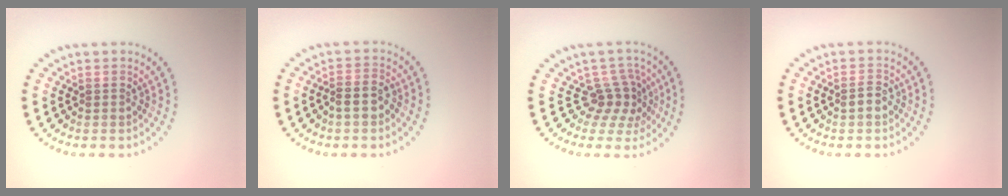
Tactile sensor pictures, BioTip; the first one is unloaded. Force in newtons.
{"total": 2.1, "press": 2.0, "slide": 0.9}
{"total": 2.9, "press": 1.9, "slide": 2.2}
{"total": 1.3, "press": 1.3, "slide": 0.1}